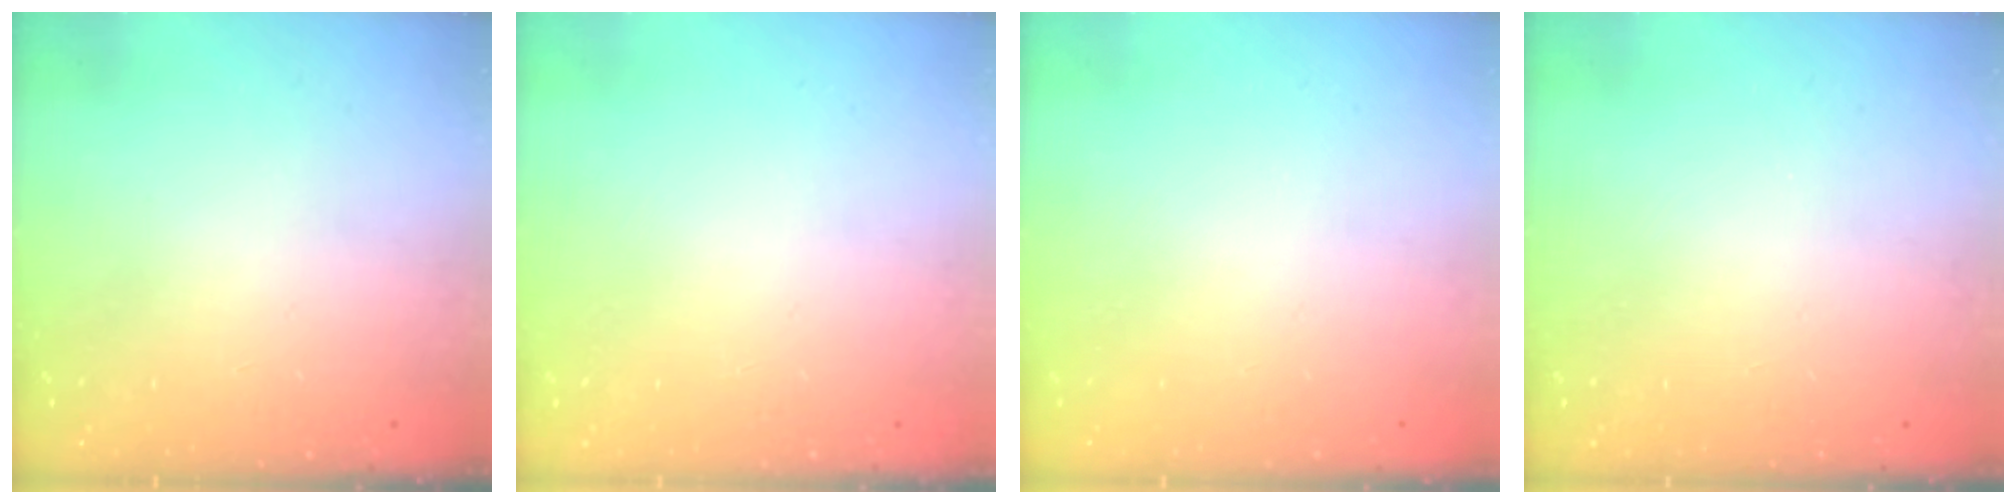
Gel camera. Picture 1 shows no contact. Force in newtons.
{"total": 0.0}
{"total": 0.0}
{"total": 0.0}